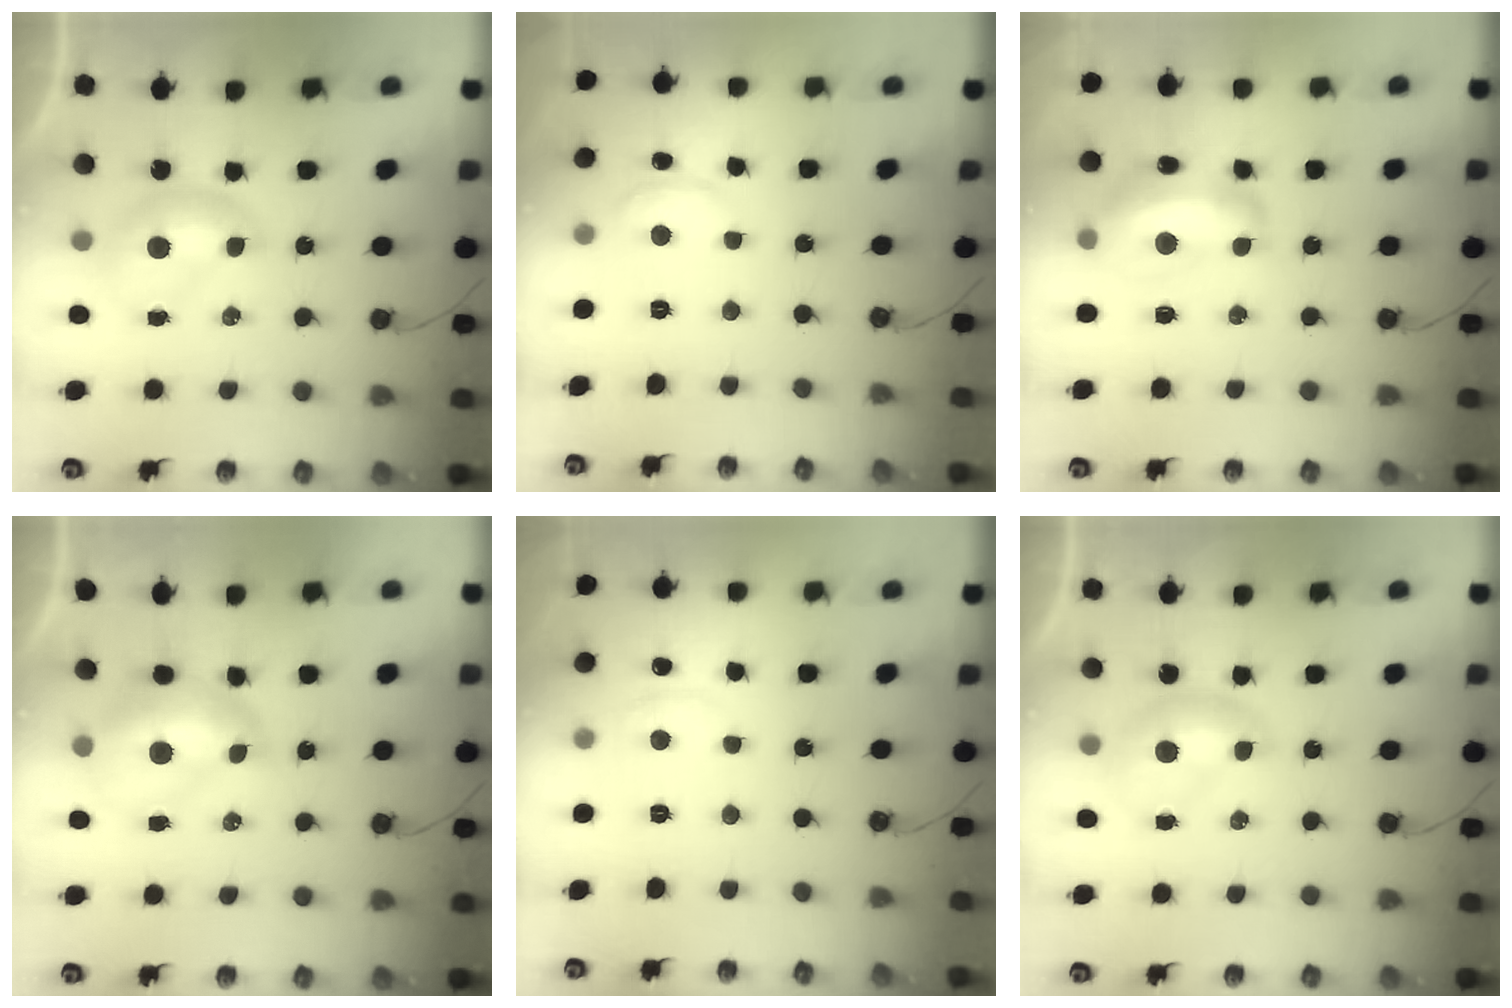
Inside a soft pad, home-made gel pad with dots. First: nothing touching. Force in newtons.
{"total": 1.0, "press": 0.7, "slide": 0.7}
{"total": 7.9, "press": 7.8, "slide": 1.2}
{"total": 2.8, "press": 2.7, "slide": 0.7}
{"total": 1.5, "press": 1.4, "slide": 0.5}
{"total": 0.0}